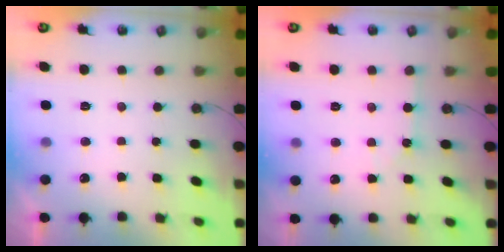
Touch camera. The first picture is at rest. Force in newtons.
{"total": 1.8, "press": 1.8, "slide": 0.1}